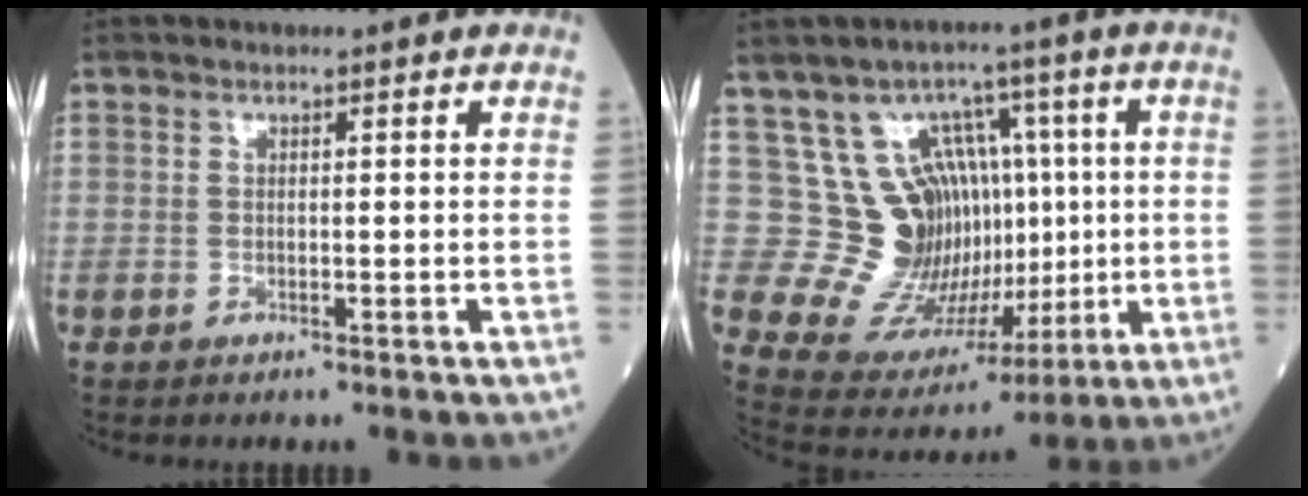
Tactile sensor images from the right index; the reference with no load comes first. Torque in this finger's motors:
{"motor_torque": [0.01, 0.06, -0.01, -0.05]}